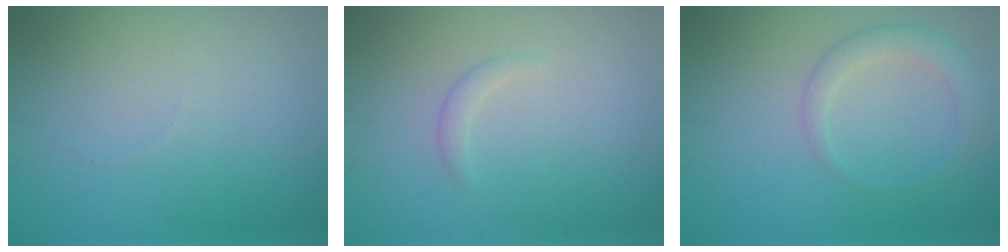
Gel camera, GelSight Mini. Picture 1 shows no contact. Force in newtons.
{"total": 0.9, "press": 0.9, "slide": 0.0}
{"total": 2.8, "press": 2.8, "slide": 0.2}